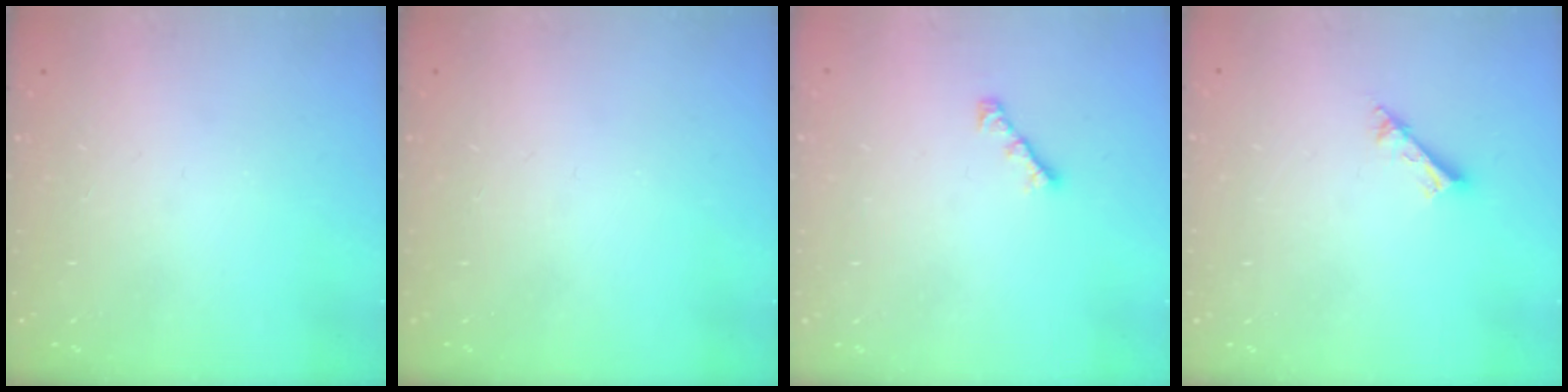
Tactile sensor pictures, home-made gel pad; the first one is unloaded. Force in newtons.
{"total": 0.0}
{"total": 3.0, "press": 2.9, "slide": 0.7}
{"total": 3.2, "press": 3.2, "slide": 0.2}